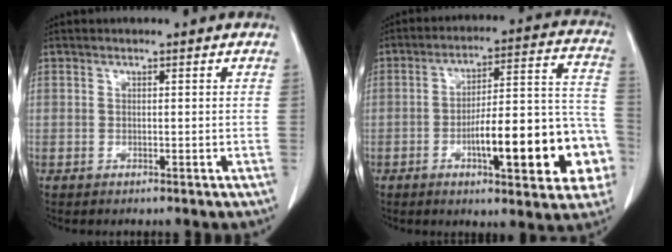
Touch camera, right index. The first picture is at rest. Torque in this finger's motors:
{"motor_torque": [1.25, -0.88, 0.58, 0.21]}